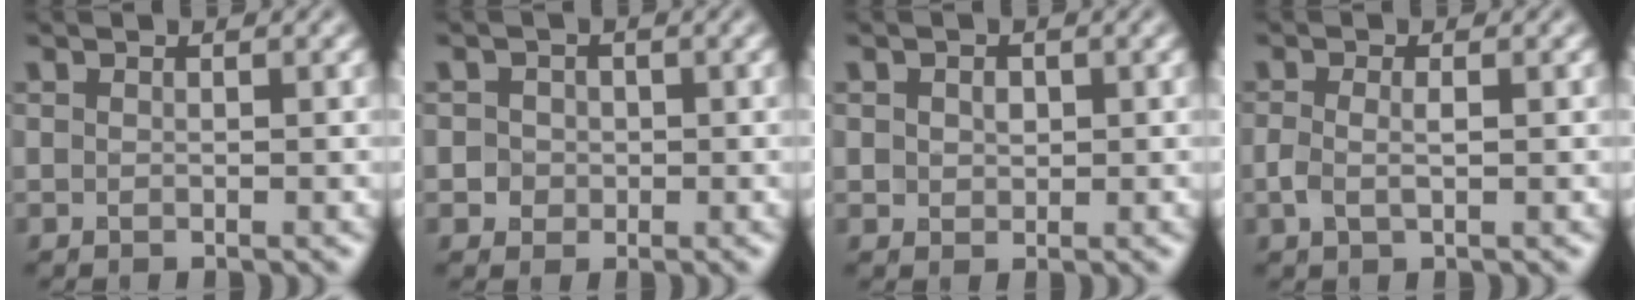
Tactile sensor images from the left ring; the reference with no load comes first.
{"total": 2.2, "force": [0.2, 2.1, 0.6], "torque": [0.008, 0.005, 0.000]}
{"total": 1.3, "force": [0.3, 1.1, 0.7], "torque": [-0.013, -0.001, 0.007]}
{"total": 1.6, "force": [-0.2, 0.6, 1.4], "torque": [-0.033, -0.002, -0.005]}